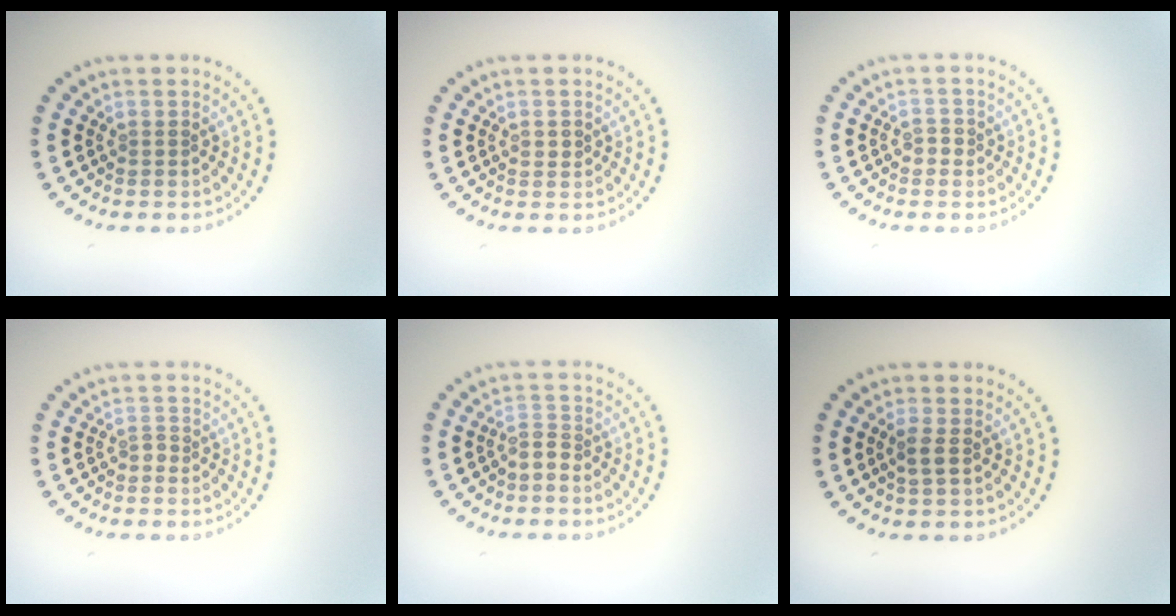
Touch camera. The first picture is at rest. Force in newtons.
{"total": 0.9, "press": 0.9, "slide": 0.2}
{"total": 1.0, "press": 0.9, "slide": 0.4}
{"total": 0.9, "press": 0.6, "slide": 0.7}
{"total": 1.6, "press": 1.2, "slide": 1.0}
{"total": 1.4, "press": 1.3, "slide": 0.4}